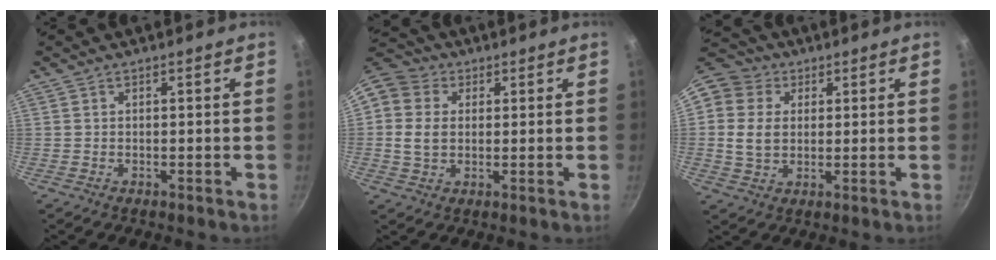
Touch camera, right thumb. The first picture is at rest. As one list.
[{"total": 9.9, "force": [1.8, 8.2, 5.3], "torque": [-0.084, 0.007, 0.019]}, {"total": 10.8, "force": [2.6, 9.0, 5.2], "torque": [-0.083, 0.005, 0.034]}]